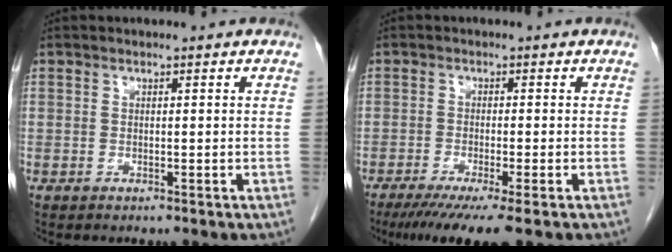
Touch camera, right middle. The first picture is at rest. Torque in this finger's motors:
{"motor_torque": [1.17, -0.97, 0.11, 0.10]}